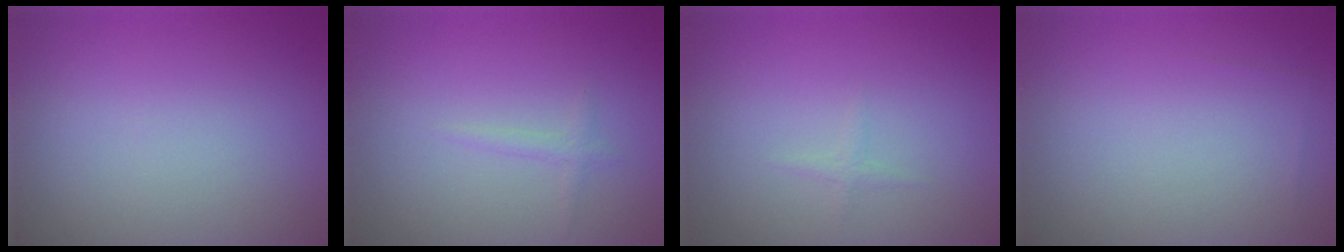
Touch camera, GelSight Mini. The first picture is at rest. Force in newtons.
{"total": 0.8, "press": 0.8, "slide": 0.0}
{"total": 0.6, "press": 0.6, "slide": 0.0}
{"total": 0.0}